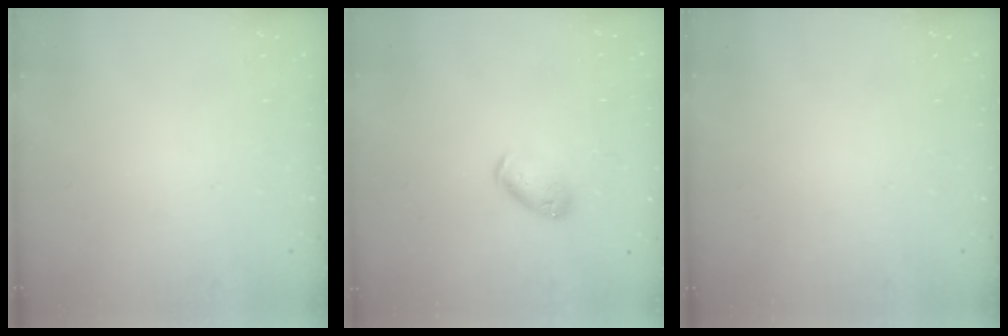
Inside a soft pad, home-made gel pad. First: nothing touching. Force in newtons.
{"total": 6.7, "press": 6.7, "slide": 0.8}
{"total": 0.0}